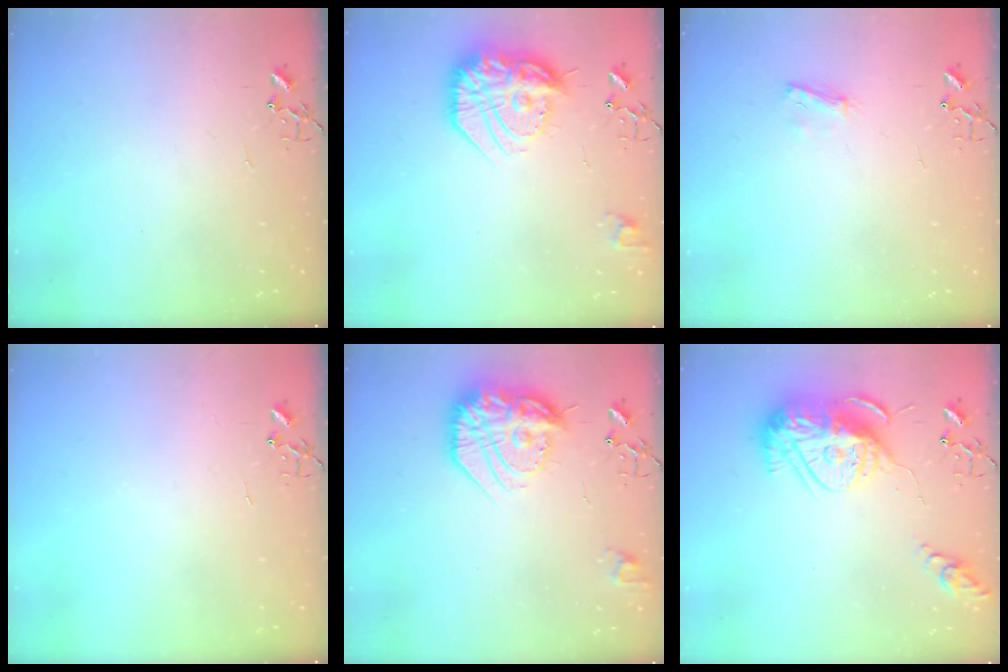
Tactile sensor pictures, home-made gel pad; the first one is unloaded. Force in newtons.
{"total": 23.1, "press": 23.0, "slide": 2.4}
{"total": 6.6, "press": 6.6, "slide": 0.8}
{"total": 0.0}
{"total": 23.1, "press": 23.0, "slide": 2.4}
{"total": 17.1, "press": 17.0, "slide": 1.8}